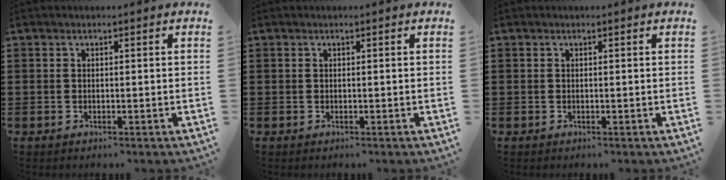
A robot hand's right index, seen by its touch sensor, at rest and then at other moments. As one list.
[{"total": 0.0}, {"total": 0.0}]